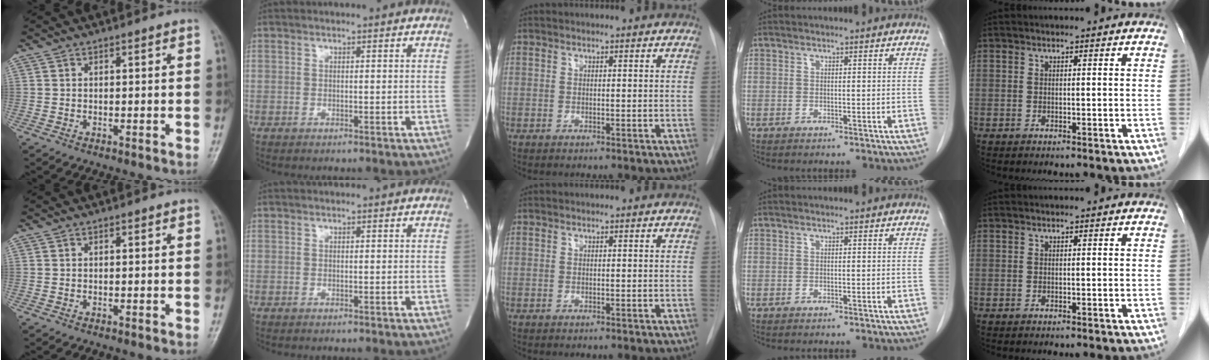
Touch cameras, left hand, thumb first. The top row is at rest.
{}